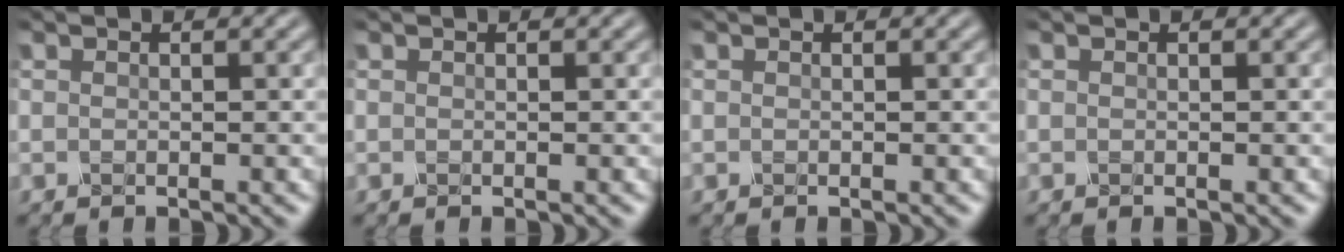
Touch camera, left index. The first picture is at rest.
{"total": 0.0}
{"total": 0.0}
{"total": 0.0}